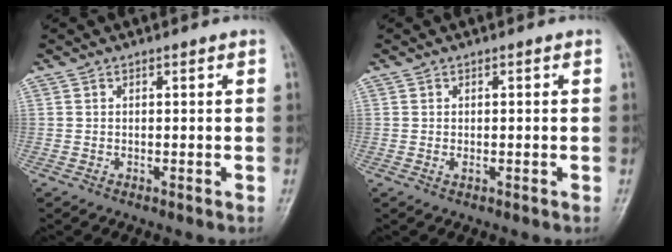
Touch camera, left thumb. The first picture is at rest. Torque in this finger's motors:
{"motor_torque": [-0.11, 0.02, 0.19, -0.02, 0.02]}